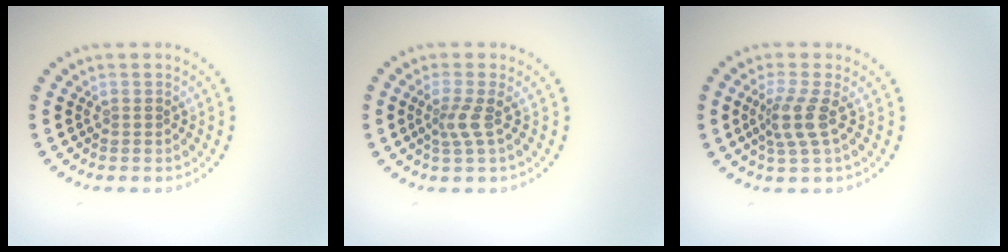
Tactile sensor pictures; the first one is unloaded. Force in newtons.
{"total": 2.0, "press": 1.3, "slide": 1.5}
{"total": 2.7, "press": 2.0, "slide": 1.8}